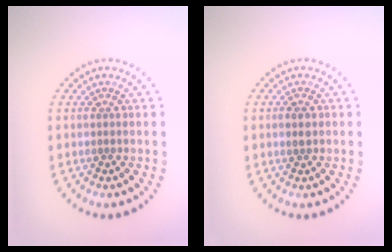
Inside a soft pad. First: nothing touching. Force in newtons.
{"total": 1.2, "press": 1.2, "slide": 0.1}